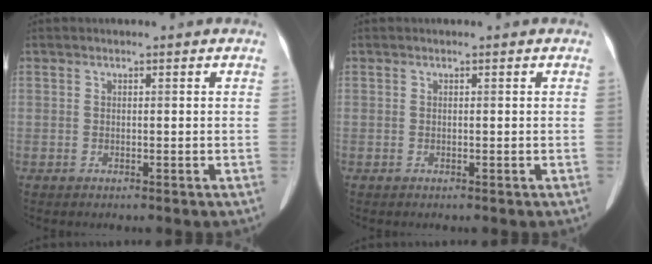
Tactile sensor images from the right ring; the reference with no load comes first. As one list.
[{"total": 0.0}]